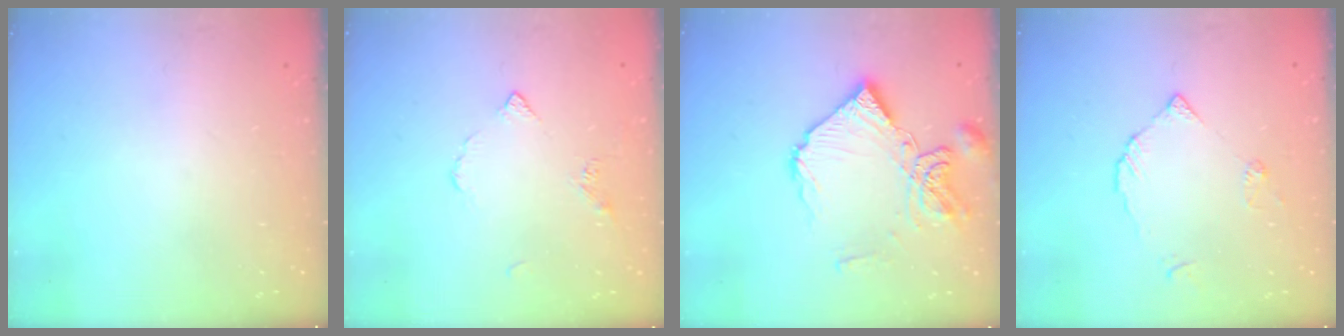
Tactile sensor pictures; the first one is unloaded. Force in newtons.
{"total": 3.5, "press": 3.4, "slide": 0.7}
{"total": 13.9, "press": 13.8, "slide": 1.5}
{"total": 4.0, "press": 4.0, "slide": 0.4}